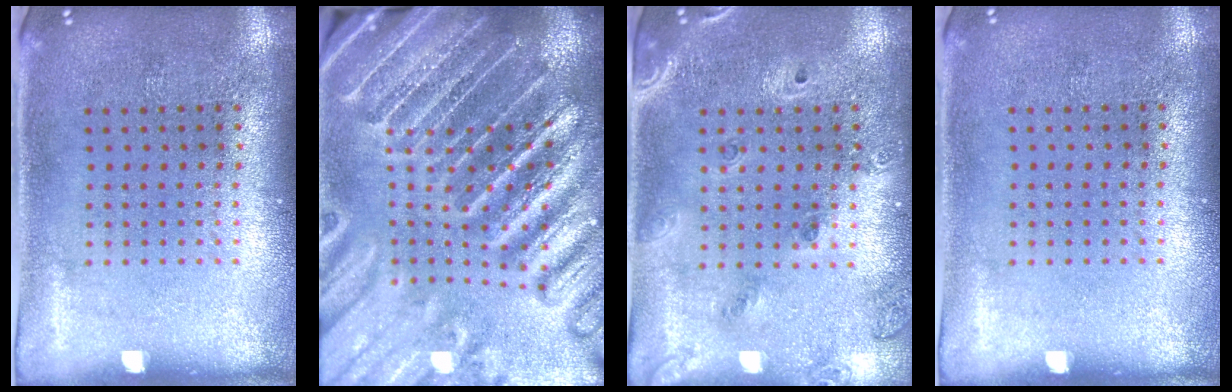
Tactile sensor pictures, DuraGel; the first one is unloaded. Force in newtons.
{"total": 4.6, "press": 4.2, "slide": 1.8}
{"total": 1.6, "press": 1.4, "slide": 0.8}
{"total": 0.0}